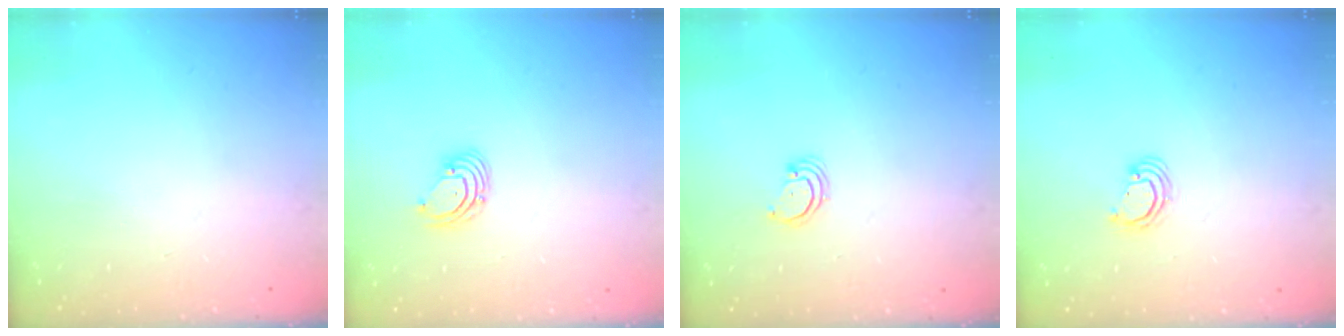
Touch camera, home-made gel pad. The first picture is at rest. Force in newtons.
{"total": 2.7, "press": 2.7, "slide": 0.3}
{"total": 2.5, "press": 2.5, "slide": 0.2}
{"total": 2.6, "press": 2.6, "slide": 0.1}